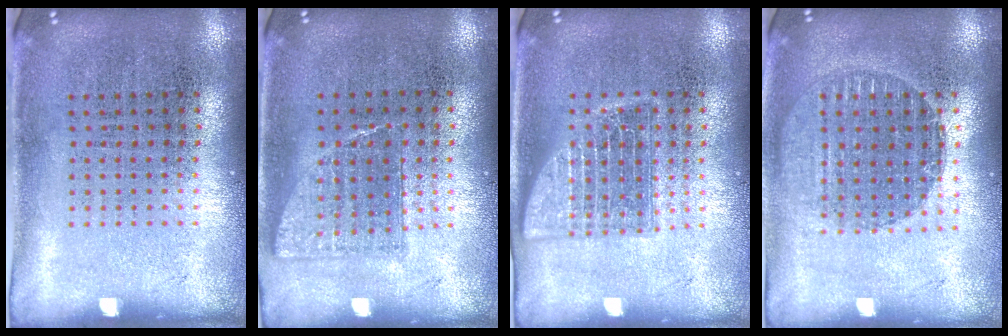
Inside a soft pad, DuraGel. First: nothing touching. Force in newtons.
{"total": 0.8, "press": 0.7, "slide": 0.2}
{"total": 2.3, "press": 2.3, "slide": 0.3}
{"total": 1.6, "press": 1.5, "slide": 0.7}